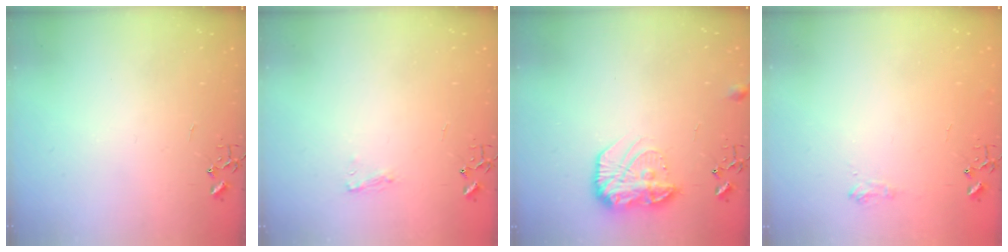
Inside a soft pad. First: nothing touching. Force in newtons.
{"total": 5.7, "press": 5.7, "slide": 0.7}
{"total": 13.9, "press": 13.8, "slide": 0.8}
{"total": 7.1, "press": 7.1, "slide": 0.8}